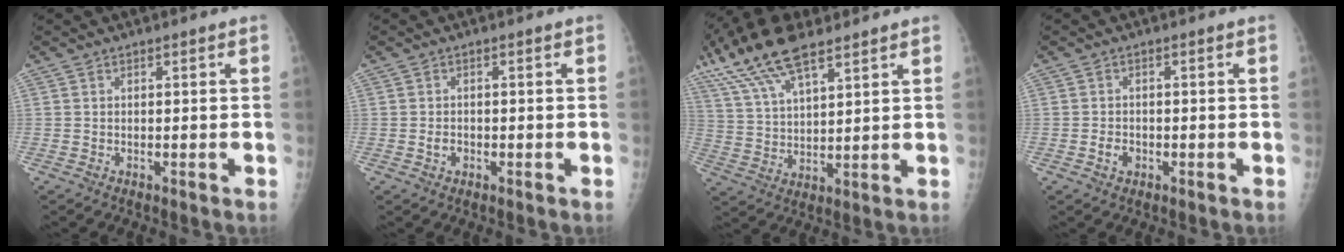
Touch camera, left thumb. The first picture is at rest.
{"total": 1.6, "force": [-0.4, 1.3, 0.8], "torque": [-0.010, 0.003, -0.006]}
{"total": 15.0, "force": [9.9, 5.5, 9.8], "torque": [-0.186, -0.010, 0.193]}
{"total": 2.1, "force": [-0.7, 1.7, 1.1], "torque": [-0.011, 0.004, -0.011]}